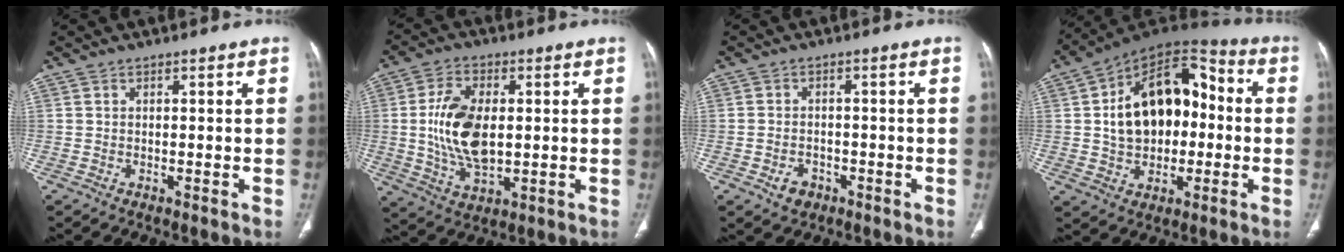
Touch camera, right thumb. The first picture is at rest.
{"total": 12.9, "force": [0.6, 7.1, 10.8], "torque": [-0.205, -0.004, 0.018]}
{"total": 3.4, "force": [-1.7, 2.5, 1.5], "torque": [-0.019, 0.013, -0.022]}
{"total": 20.0, "force": [0.8, 13.2, 15.0], "torque": [-0.203, 0.038, 0.010]}